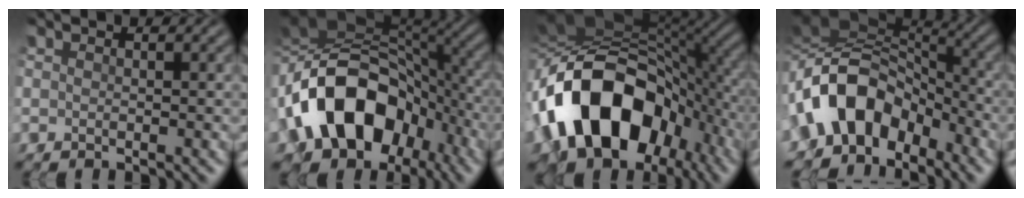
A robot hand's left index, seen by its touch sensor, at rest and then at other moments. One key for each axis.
{"total": 15.3, "fx": -3.9, "fy": 11.0, "fz": 9.9, "tx": -0.174, "ty": 0.005, "tz": -0.072}
{"total": 15.1, "fx": -4.3, "fy": 10.0, "fz": 10.5, "tx": -0.167, "ty": 0.004, "tz": -0.077}
{"total": 10.0, "fx": -3.2, "fy": 6.6, "fz": 6.7, "tx": -0.111, "ty": 0.027, "tz": -0.071}